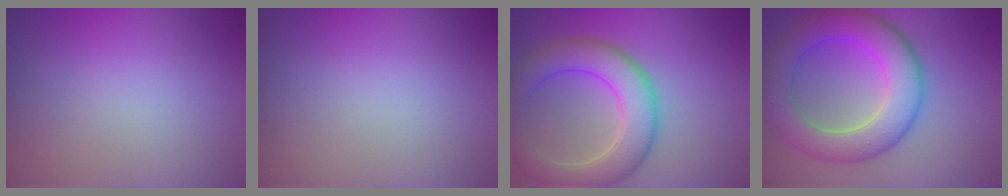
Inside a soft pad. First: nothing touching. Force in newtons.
{"total": 0.0}
{"total": 6.6, "press": 6.6, "slide": 0.4}
{"total": 7.3, "press": 7.3, "slide": 0.1}